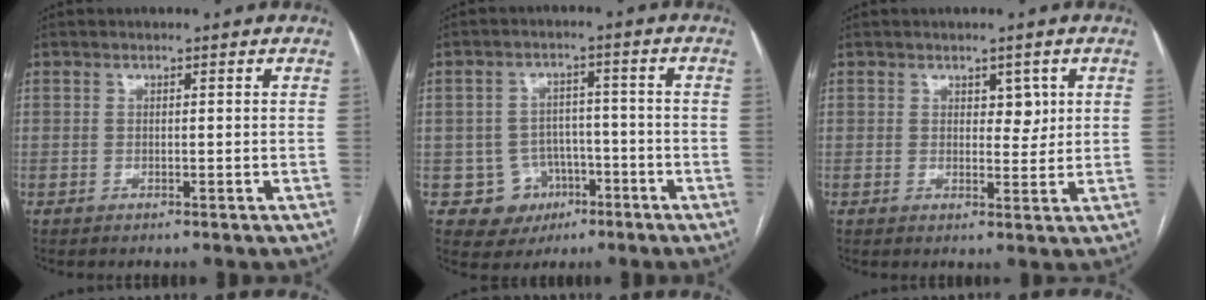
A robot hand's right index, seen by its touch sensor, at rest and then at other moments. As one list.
[{"total": 6.7, "force": [-2.6, 6.1, 0.8], "torque": [-0.002, 0.015, -0.032]}, {"total": 2.8, "force": [1.2, 1.6, 1.9], "torque": [-0.018, -0.002, 0.016]}]